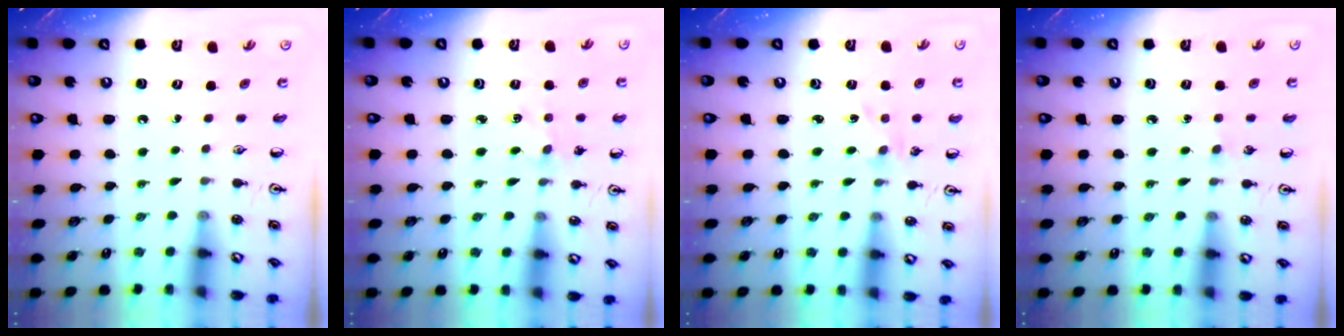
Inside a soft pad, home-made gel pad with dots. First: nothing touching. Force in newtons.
{"total": 4.2, "press": 4.2, "slide": 0.6}
{"total": 1.4, "press": 1.4, "slide": 0.3}
{"total": 4.5, "press": 4.4, "slide": 0.7}